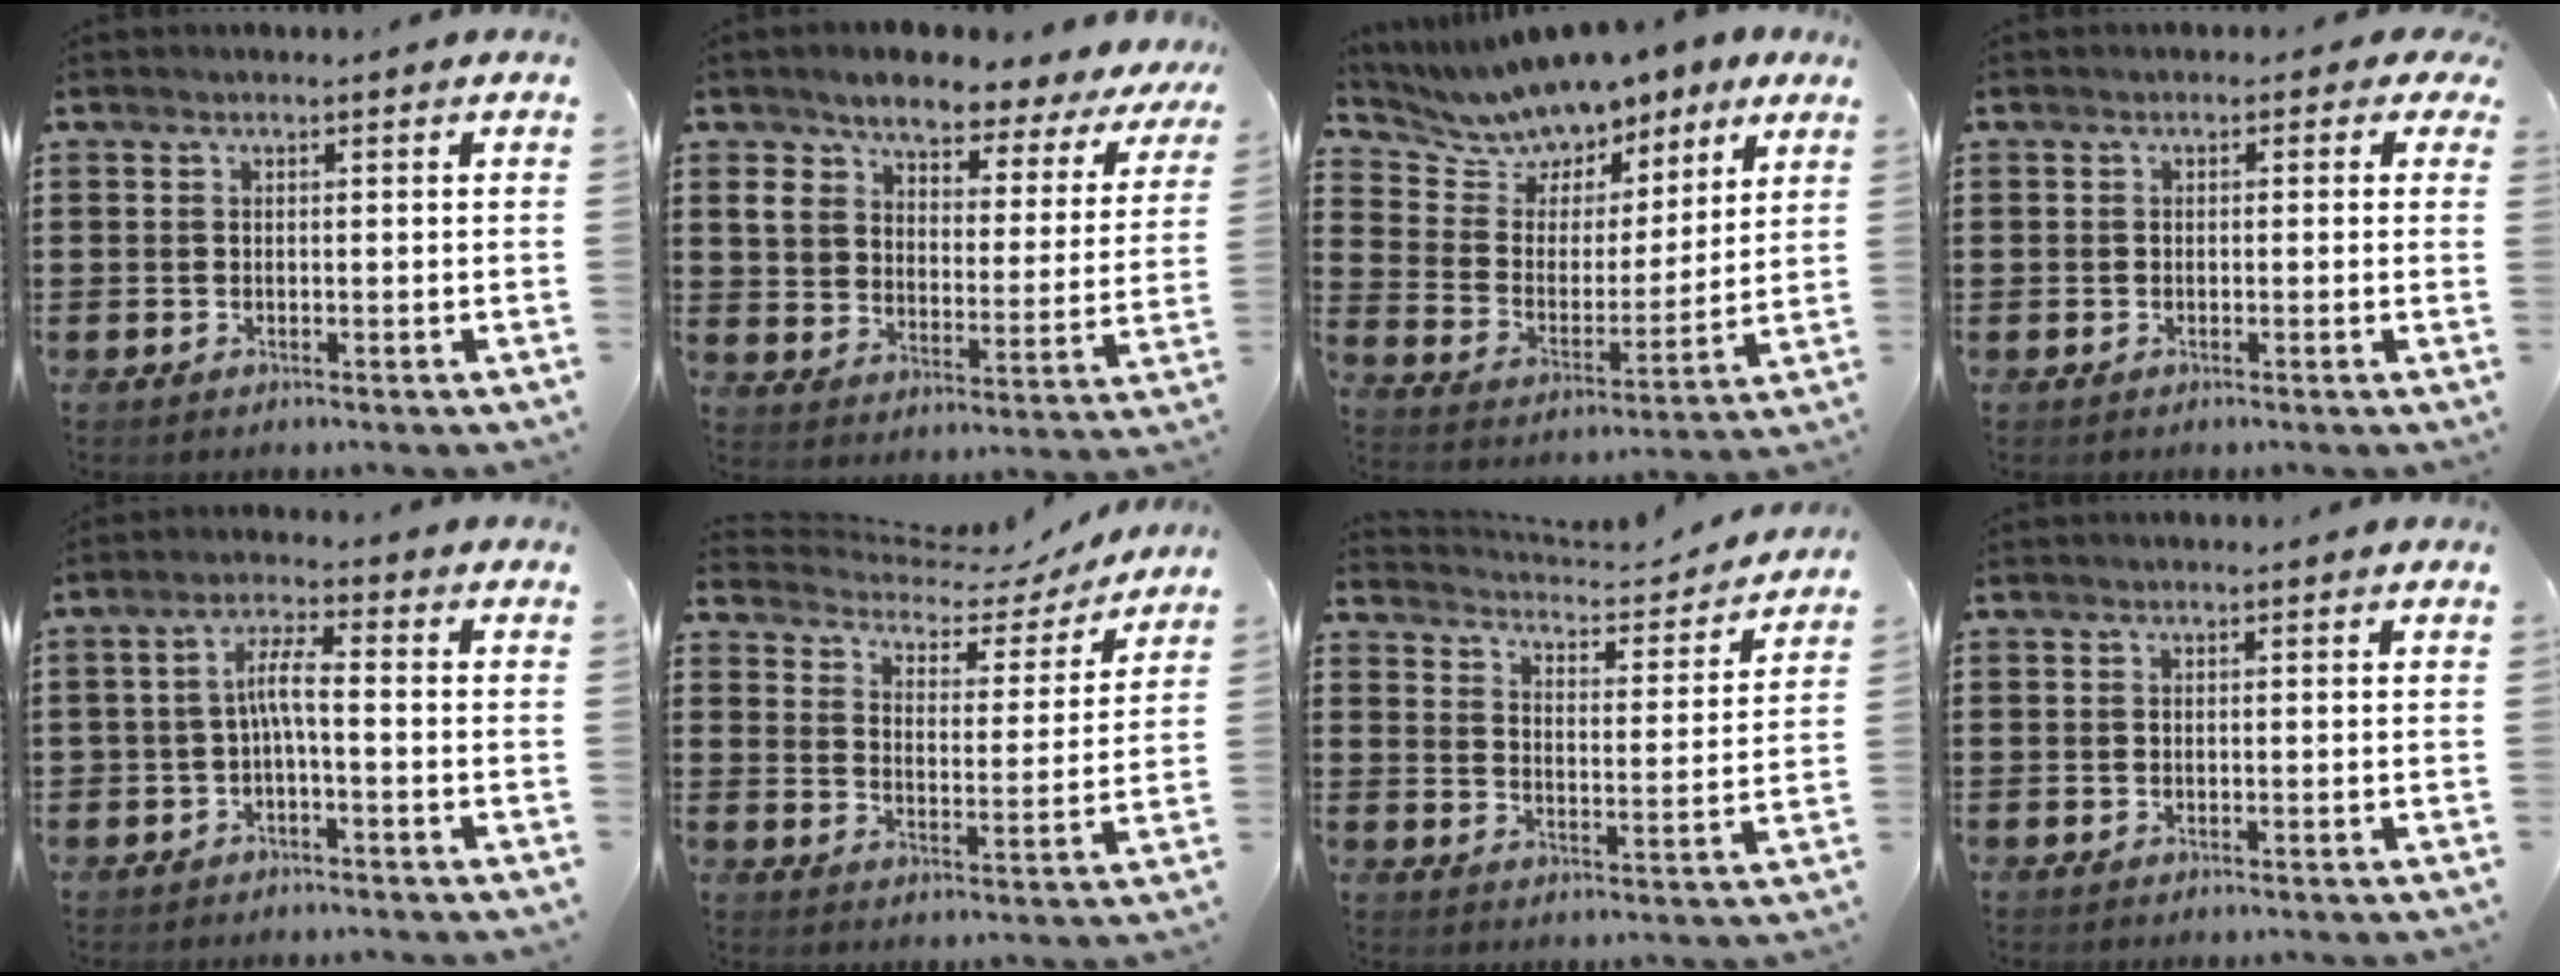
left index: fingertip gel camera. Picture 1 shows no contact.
{"total": 6.7, "force": [5.8, 2.3, 2.4], "torque": [-0.081, -0.031, 0.097]}
{"total": 8.1, "force": [7.7, 2.5, 0.1], "torque": [-0.059, -0.057, 0.139]}
{"total": 1.4, "force": [-0.3, 1.2, 0.5], "torque": [-0.015, 0.007, -0.008]}
{"total": 4.3, "force": [-1.1, 1.2, 4.0], "torque": [-0.083, 0.010, -0.026]}
{"total": 4.2, "force": [4.0, 1.3, 0.5], "torque": [-0.030, -0.030, 0.060]}
{"total": 3.3, "force": [3.3, 0.1, 0.2], "torque": [-0.028, -0.032, 0.048]}
{"total": 0.0}